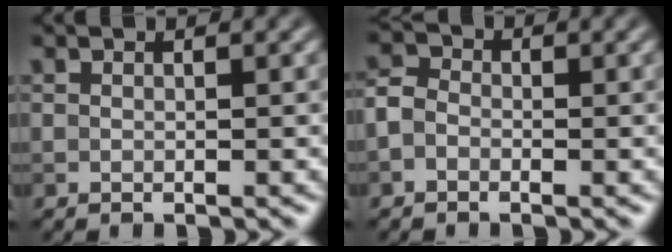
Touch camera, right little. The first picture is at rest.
{"total": 1.9, "force": [-0.9, 1.4, 0.9], "torque": [-0.014, 0.006, -0.026]}